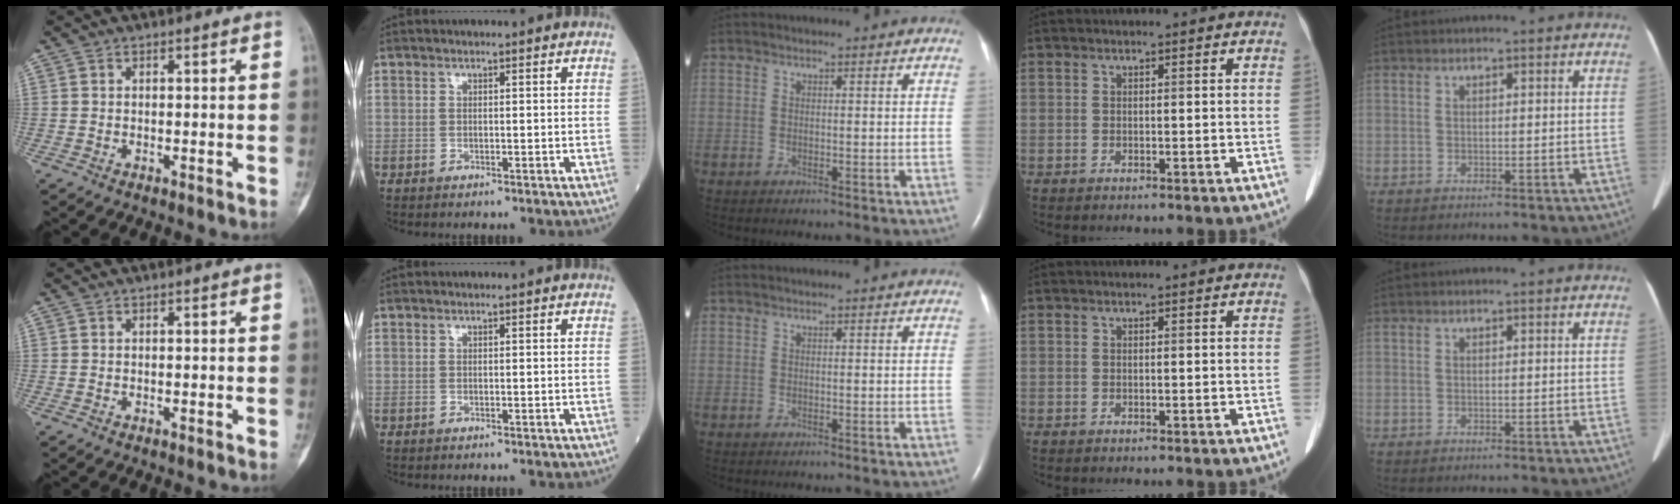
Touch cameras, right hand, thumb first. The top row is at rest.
{}